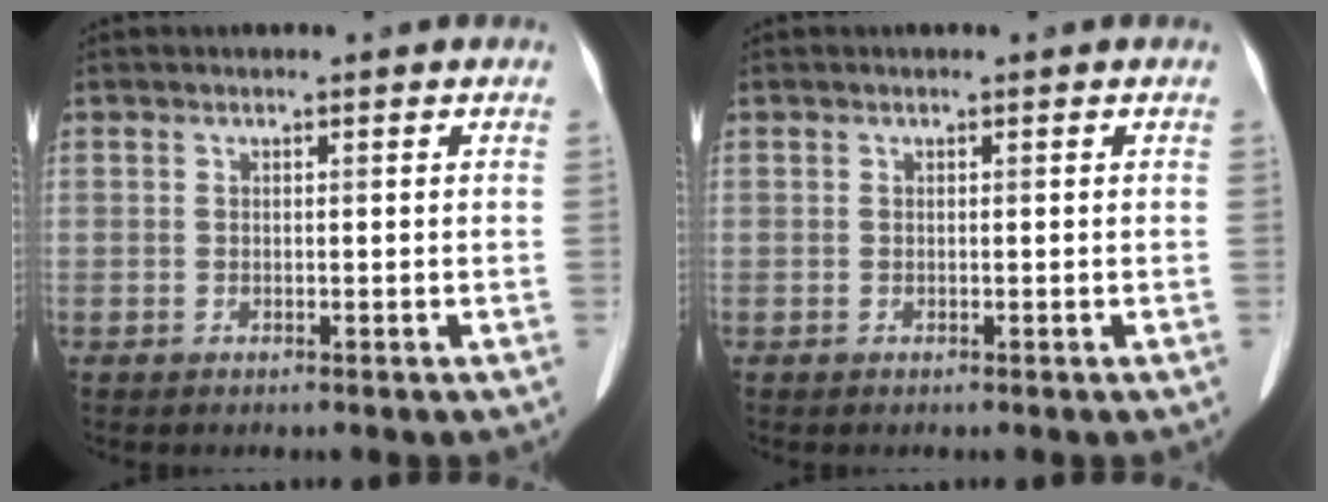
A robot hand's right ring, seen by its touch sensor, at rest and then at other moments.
{"total": 0.0}